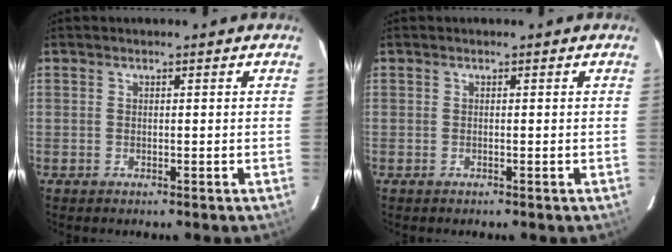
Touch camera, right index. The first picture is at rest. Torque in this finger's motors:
{"motor_torque": [0.04, 0.06, -0.04, 0.00]}